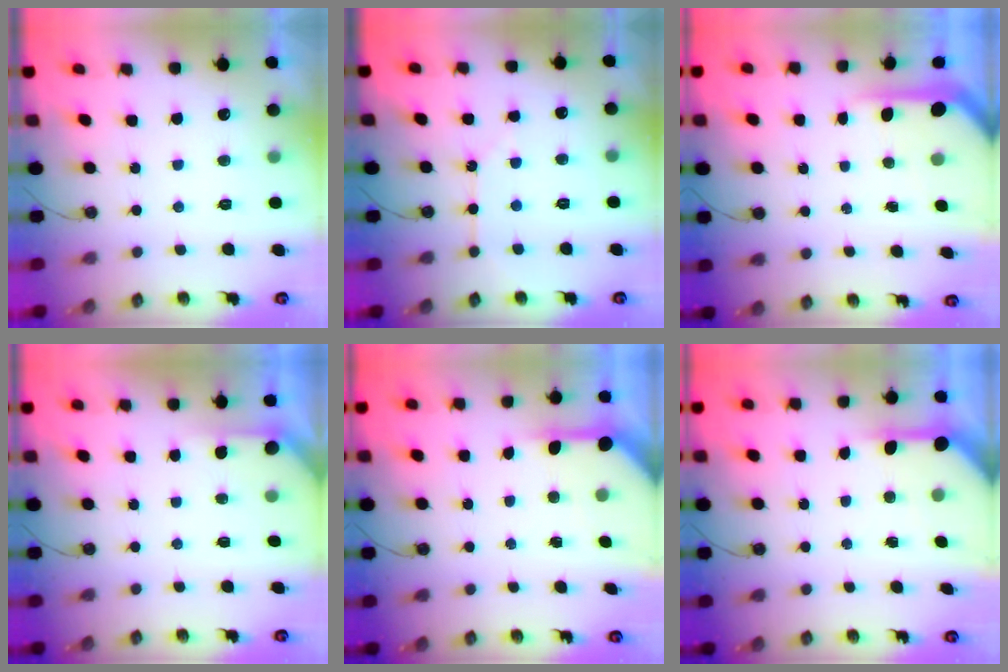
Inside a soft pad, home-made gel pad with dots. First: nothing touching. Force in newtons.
{"total": 3.5, "press": 3.5, "slide": 0.3}
{"total": 5.5, "press": 5.5, "slide": 0.6}
{"total": 2.2, "press": 2.2, "slide": 0.2}
{"total": 5.8, "press": 5.8, "slide": 0.3}
{"total": 5.8, "press": 5.8, "slide": 0.3}